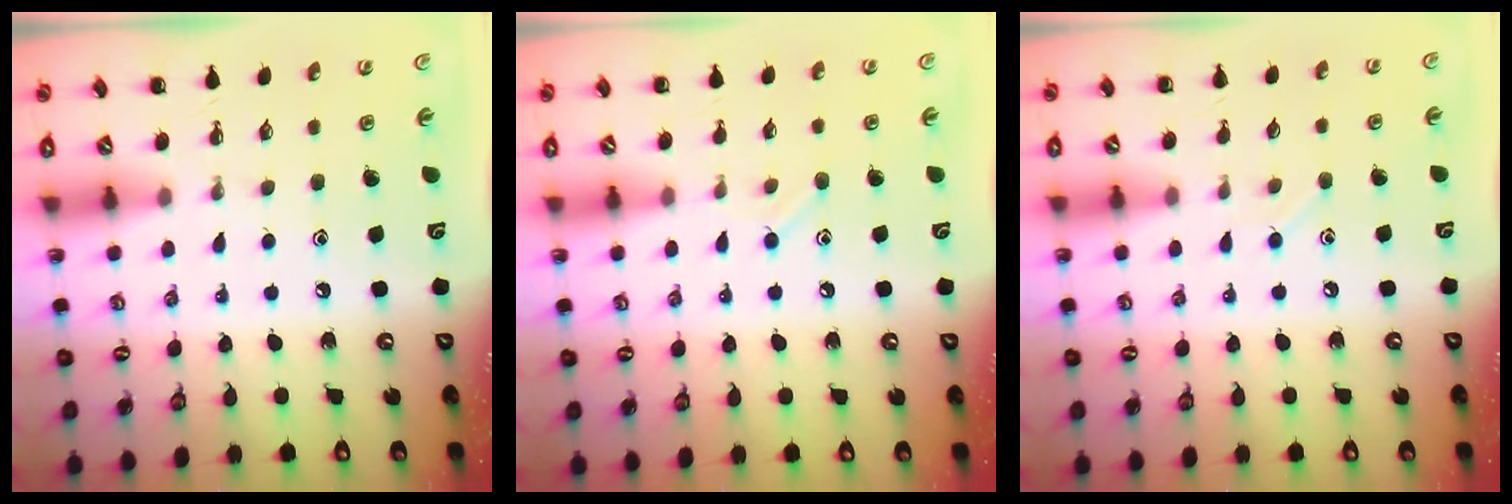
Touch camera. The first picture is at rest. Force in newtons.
{"total": 6.5, "press": 6.3, "slide": 1.7}
{"total": 3.4, "press": 3.2, "slide": 1.0}